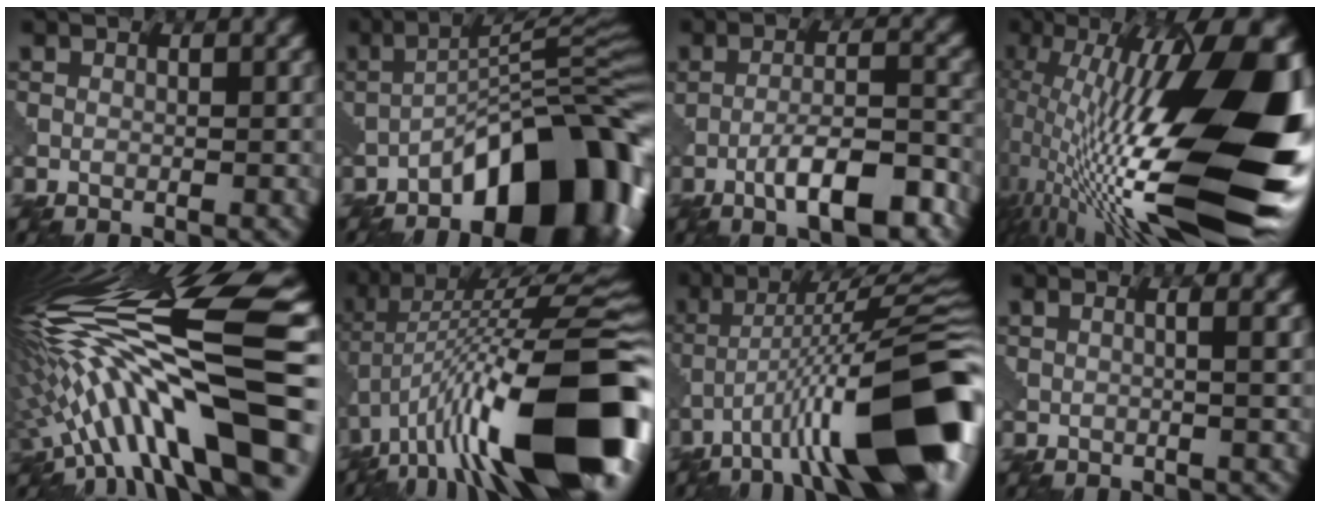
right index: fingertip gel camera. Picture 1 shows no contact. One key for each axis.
{"total": 13.2, "fx": -7.3, "fy": 4.4, "fz": 10.0, "tx": -0.138, "ty": 0.012, "tz": -0.118}
{"total": 6.4, "fx": -3.3, "fy": 1.6, "fz": 5.3, "tx": -0.089, "ty": 0.011, "tz": -0.048}
{"total": 19.2, "fx": 0.2, "fy": 5.6, "fz": 18.3, "tx": -0.314, "ty": 0.014, "tz": 0.006}
{"total": 16.1, "fx": -1.4, "fy": 3.8, "fz": 15.6, "tx": -0.263, "ty": 0.028, "tz": -0.020}
{"total": 17.7, "fx": -6.3, "fy": 5.9, "fz": 15.5, "tx": -0.247, "ty": 0.040, "tz": -0.115}
{"total": 14.7, "fx": -6.4, "fy": 3.4, "fz": 12.7, "tx": -0.203, "ty": 0.020, "tz": -0.094}
{"total": 2.0, "fx": 0.4, "fy": 0.8, "fz": 1.8, "tx": -0.011, "ty": 0.004, "tz": -0.002}